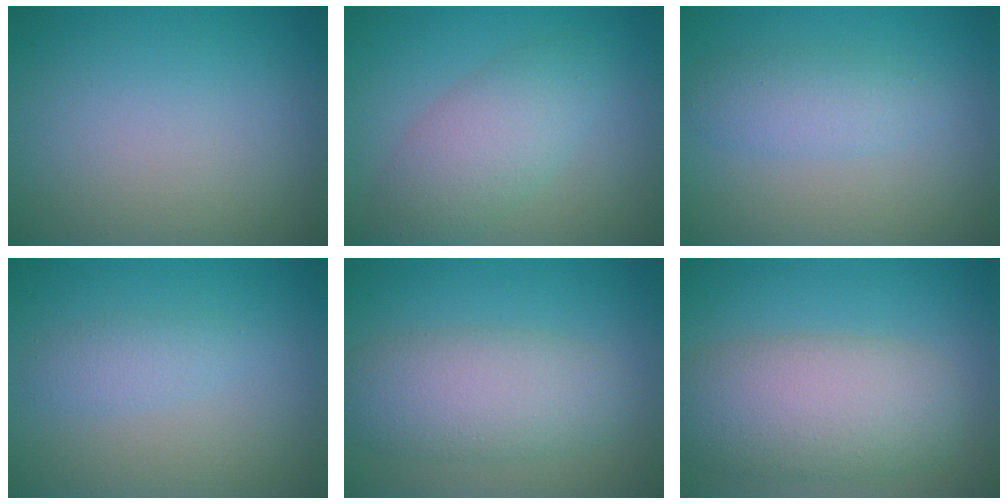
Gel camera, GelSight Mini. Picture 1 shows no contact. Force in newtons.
{"total": 6.1, "press": 6.1, "slide": 0.1}
{"total": 2.8, "press": 2.8, "slide": 0.1}
{"total": 1.7, "press": 1.7, "slide": 0.1}
{"total": 5.6, "press": 5.6, "slide": 0.2}
{"total": 7.5, "press": 7.4, "slide": 0.7}